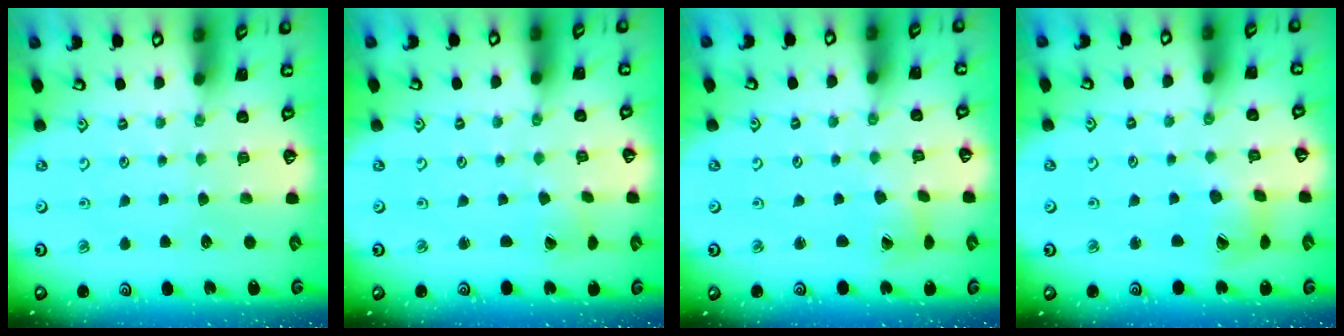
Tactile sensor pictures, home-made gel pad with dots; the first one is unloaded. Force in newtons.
{"total": 0.6, "press": 0.6, "slide": 0.0}
{"total": 2.9, "press": 2.9, "slide": 0.4}
{"total": 6.7, "press": 6.6, "slide": 0.8}